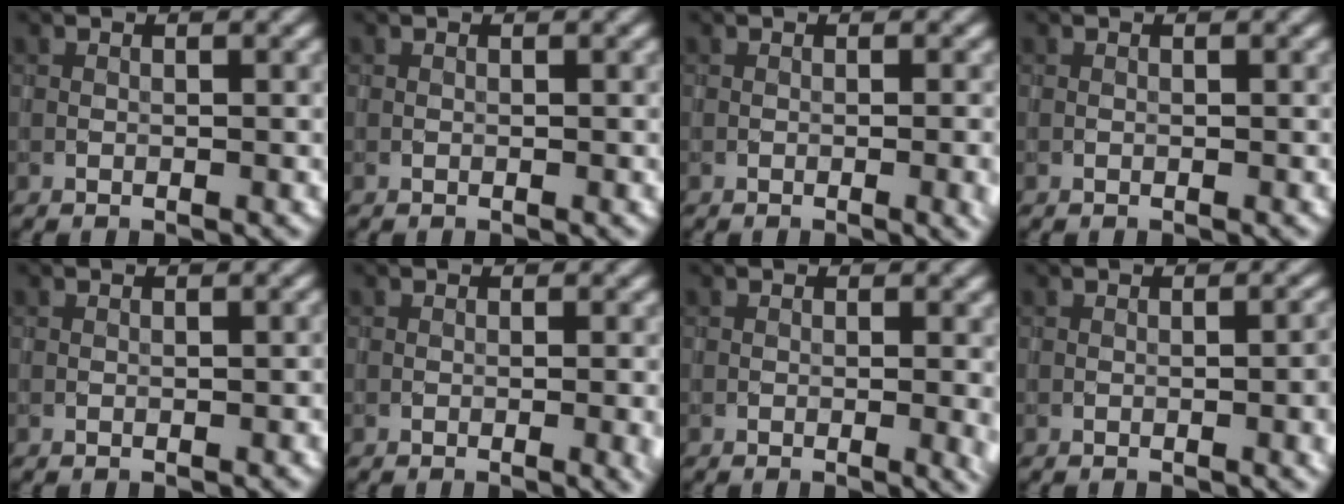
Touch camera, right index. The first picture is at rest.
{"total": 0.0}
{"total": 2.9, "force": [-1.0, 1.0, 2.6], "torque": [-0.033, -0.003, -0.006]}
{"total": 0.0}
{"total": 0.6, "force": [-0.5, 0.2, 0.3], "torque": [-0.005, 0.001, -0.003]}
{"total": 2.5, "force": [-0.9, 0.7, 2.2], "torque": [-0.031, -0.004, -0.006]}
{"total": 2.3, "force": [-0.4, 0.8, 2.1], "torque": [-0.031, -0.009, 0.000]}
{"total": 3.4, "force": [-1.2, 1.1, 3.0], "torque": [-0.040, -0.001, -0.010]}